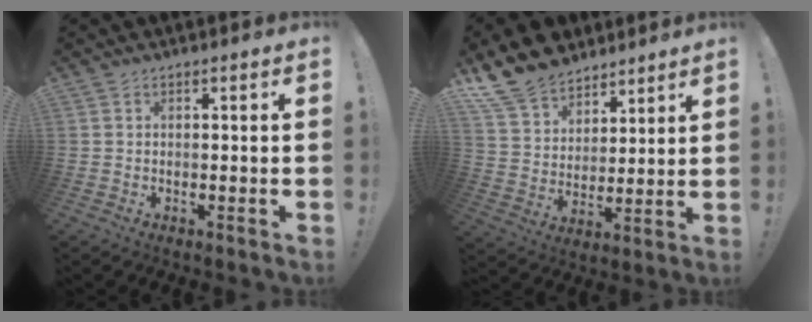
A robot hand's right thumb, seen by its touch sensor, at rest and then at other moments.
{"total": 13.5, "force": [10.9, 7.4, 3.2], "torque": [-0.067, -0.082, 0.210]}